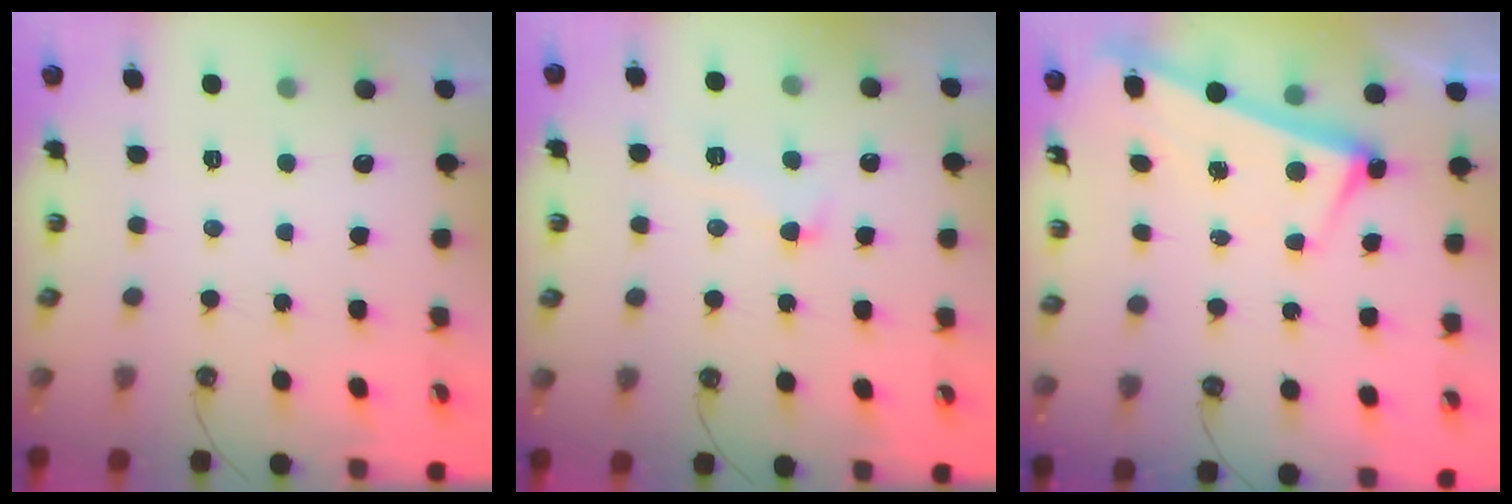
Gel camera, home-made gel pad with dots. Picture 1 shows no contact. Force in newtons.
{"total": 1.8, "press": 1.3, "slide": 1.2}
{"total": 3.4, "press": 3.3, "slide": 0.7}